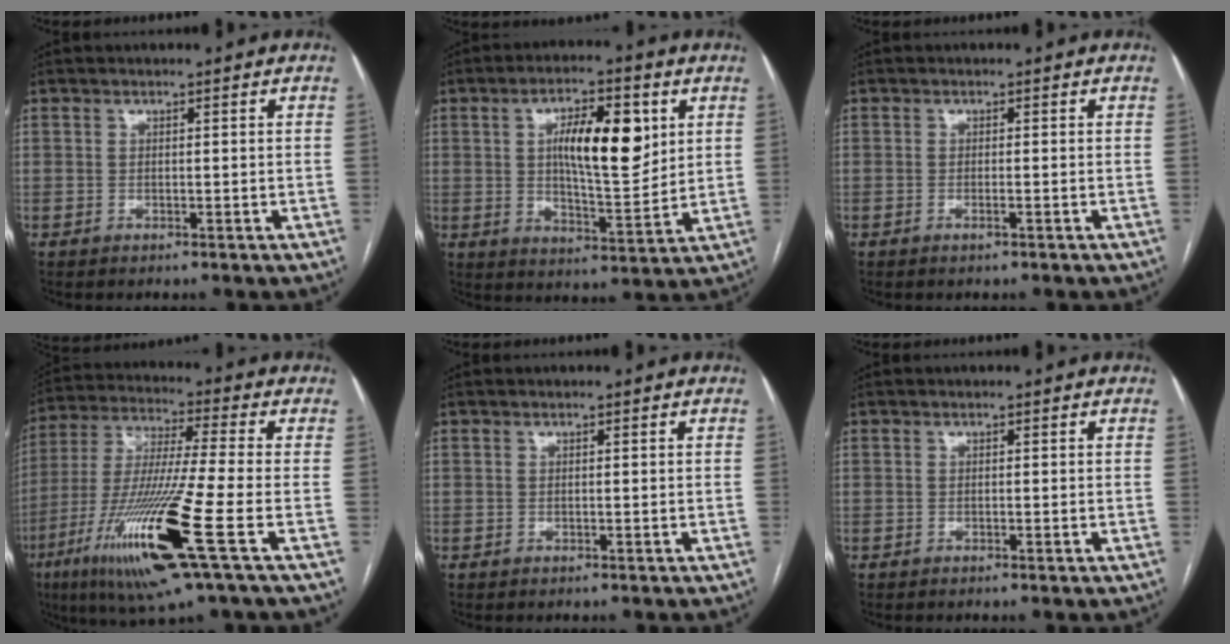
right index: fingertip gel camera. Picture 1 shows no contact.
{"total": 12.3, "force": [3.4, 3.7, 11.2], "torque": [-0.188, 0.007, 0.057]}
{"total": 0.8, "force": [-0.4, 0.0, 0.7], "torque": [-0.015, 0.001, -0.004]}
{"total": 19.1, "force": [-7.5, -0.1, 17.5], "torque": [-0.369, -0.039, -0.142]}
{"total": 0.0}
{"total": 0.0}